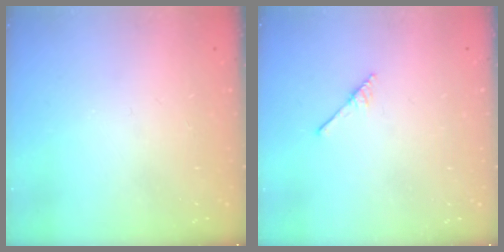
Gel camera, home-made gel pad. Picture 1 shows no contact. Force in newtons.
{"total": 2.9, "press": 2.9, "slide": 0.3}